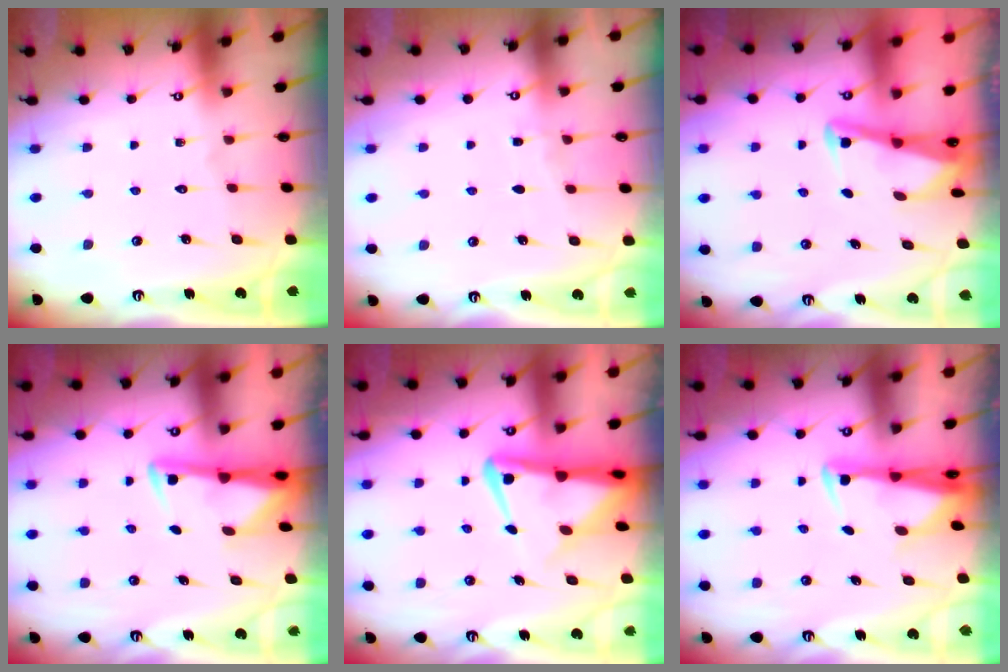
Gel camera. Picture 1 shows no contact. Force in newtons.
{"total": 3.7, "press": 3.7, "slide": 0.3}
{"total": 3.0, "press": 3.0, "slide": 0.4}
{"total": 3.0, "press": 2.9, "slide": 0.5}
{"total": 8.0, "press": 7.9, "slide": 1.4}
{"total": 2.9, "press": 2.7, "slide": 1.0}